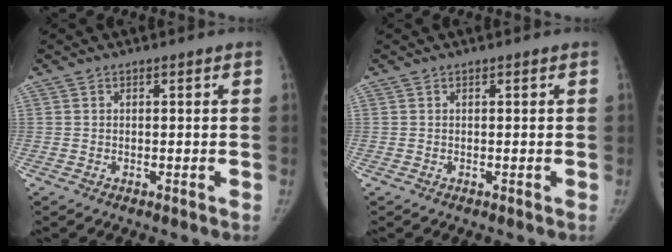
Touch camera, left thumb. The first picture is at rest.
{"total": 0.0}